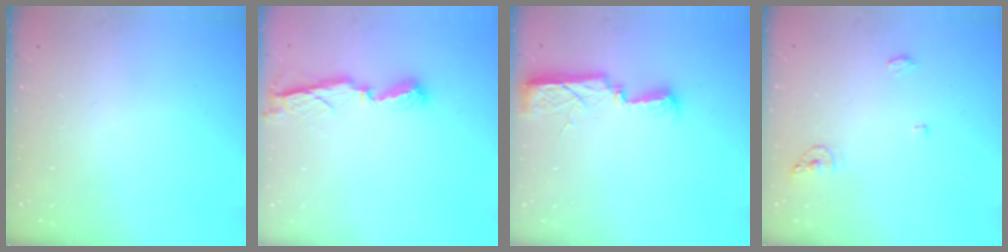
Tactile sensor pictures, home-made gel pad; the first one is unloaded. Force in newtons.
{"total": 7.8, "press": 7.8, "slide": 0.5}
{"total": 10.7, "press": 9.0, "slide": 5.8}
{"total": 5.9, "press": 5.6, "slide": 1.7}